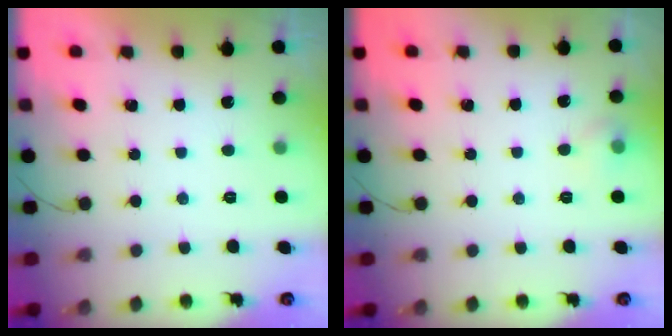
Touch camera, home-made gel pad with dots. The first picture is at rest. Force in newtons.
{"total": 5.4, "press": 5.3, "slide": 1.1}